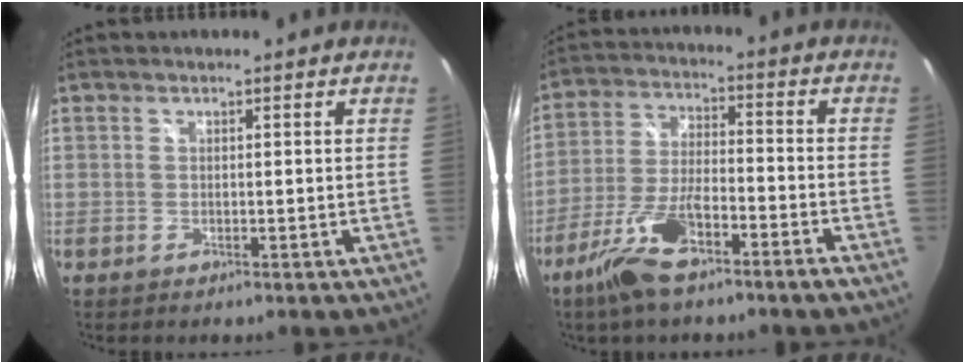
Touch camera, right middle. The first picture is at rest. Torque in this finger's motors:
{"motor_torque": [1.10, -1.04, 0.69, 0.21]}